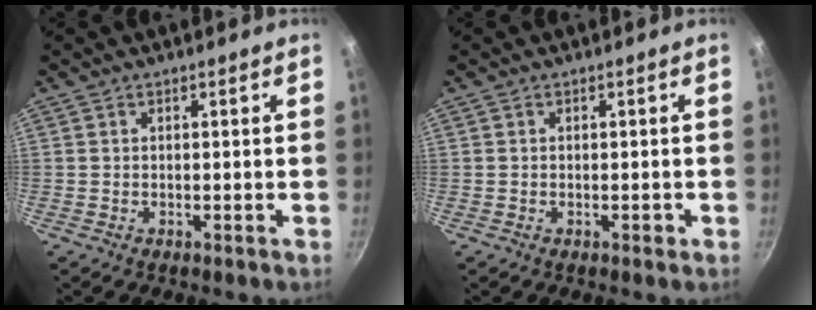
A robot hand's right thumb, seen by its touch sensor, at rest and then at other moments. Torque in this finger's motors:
{"motor_torque": [-0.22, -0.04, -0.25, 0.11, 0.01]}